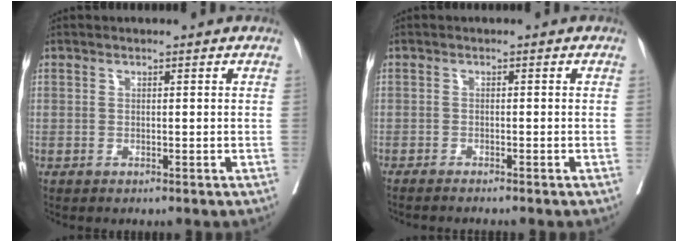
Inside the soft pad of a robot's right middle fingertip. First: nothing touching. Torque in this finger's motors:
{"motor_torque": [0.70, -0.96, 0.18, 0.02]}